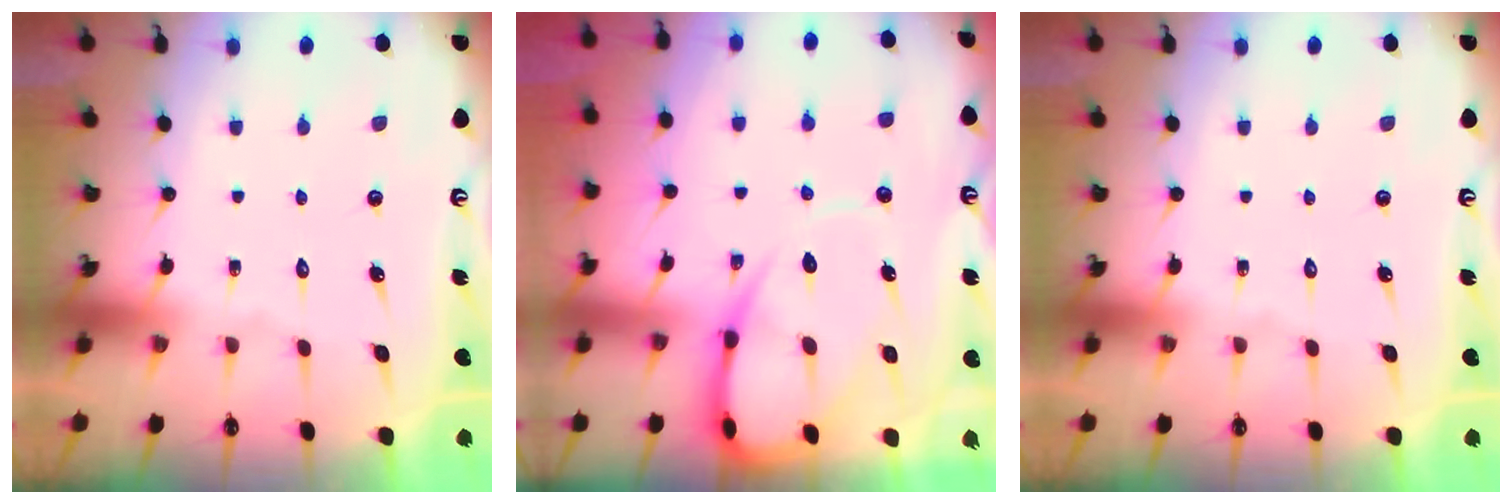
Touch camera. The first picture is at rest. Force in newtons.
{"total": 11.5, "press": 11.5, "slide": 1.2}
{"total": 0.0}